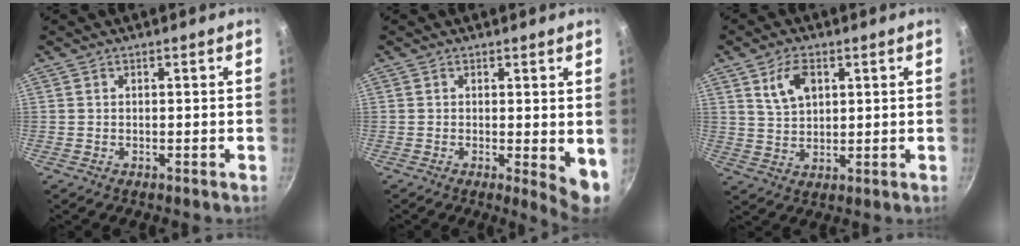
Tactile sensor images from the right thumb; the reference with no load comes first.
{"total": 5.1, "force": [0.0, 1.4, 4.9], "torque": [-0.065, -0.014, 0.001]}
{"total": 6.6, "force": [2.8, 3.9, 4.5], "torque": [-0.071, -0.012, 0.059]}